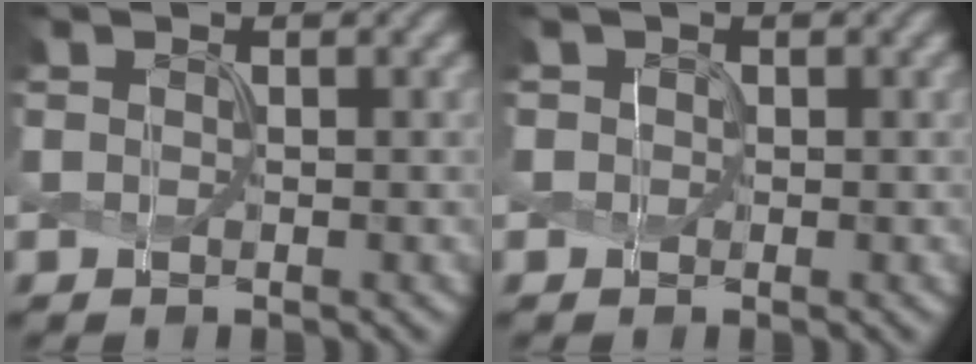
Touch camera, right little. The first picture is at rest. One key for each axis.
{"total": 0.7, "fx": 0.0, "fy": 0.7, "fz": -0.2, "tx": 0.007, "ty": -0.002, "tz": 0.002}